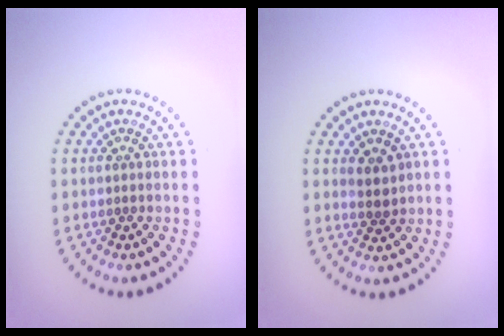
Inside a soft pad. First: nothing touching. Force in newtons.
{"total": 1.6, "press": 1.3, "slide": 1.0}